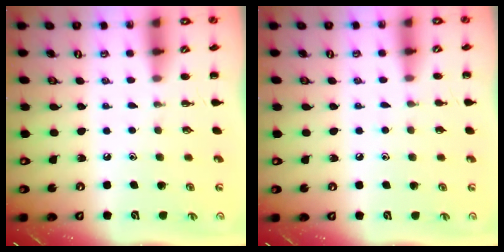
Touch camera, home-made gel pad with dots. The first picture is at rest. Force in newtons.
{"total": 3.8, "press": 3.4, "slide": 1.6}